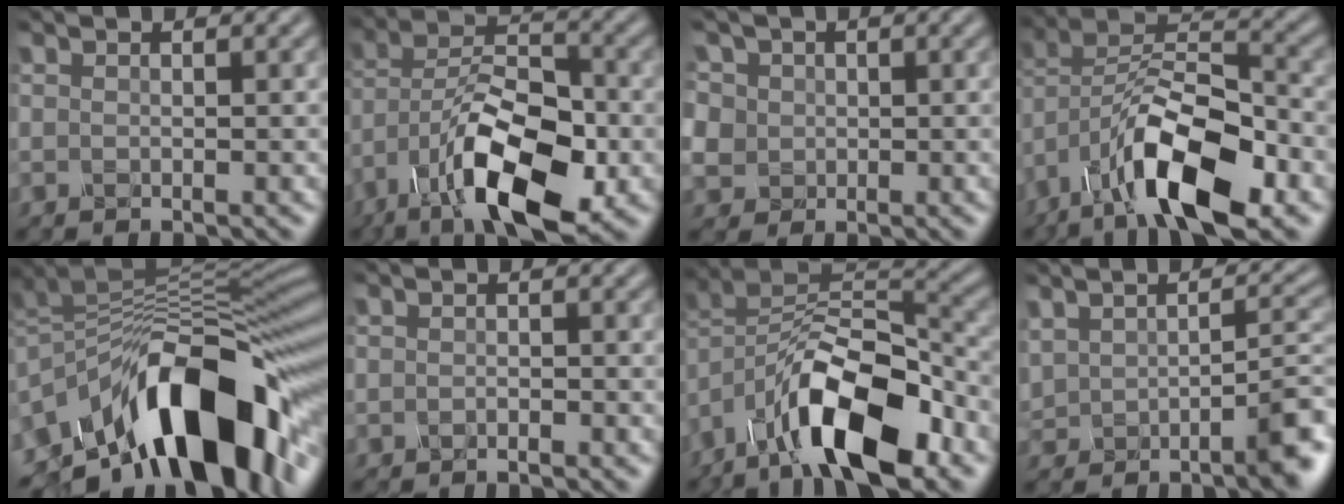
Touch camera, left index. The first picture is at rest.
{"total": 11.1, "force": [-6.3, 4.1, 8.2], "torque": [-0.150, 0.002, -0.109]}
{"total": 5.5, "force": [1.7, 4.9, 1.7], "torque": [-0.058, 0.022, 0.022]}
{"total": 11.2, "force": [-6.5, 4.0, 8.1], "torque": [-0.151, 0.003, -0.118]}
{"total": 14.2, "force": [-7.0, 6.7, 10.4], "torque": [-0.159, 0.020, -0.118]}
{"total": 0.6, "force": [-0.5, -0.2, -0.2], "torque": [-0.003, -0.003, -0.003]}
{"total": 11.7, "force": [-7.2, 4.3, 8.1], "torque": [-0.140, 0.003, -0.135]}
{"total": 4.4, "force": [-1.3, 1.6, 3.9], "torque": [-0.072, -0.003, -0.014]}